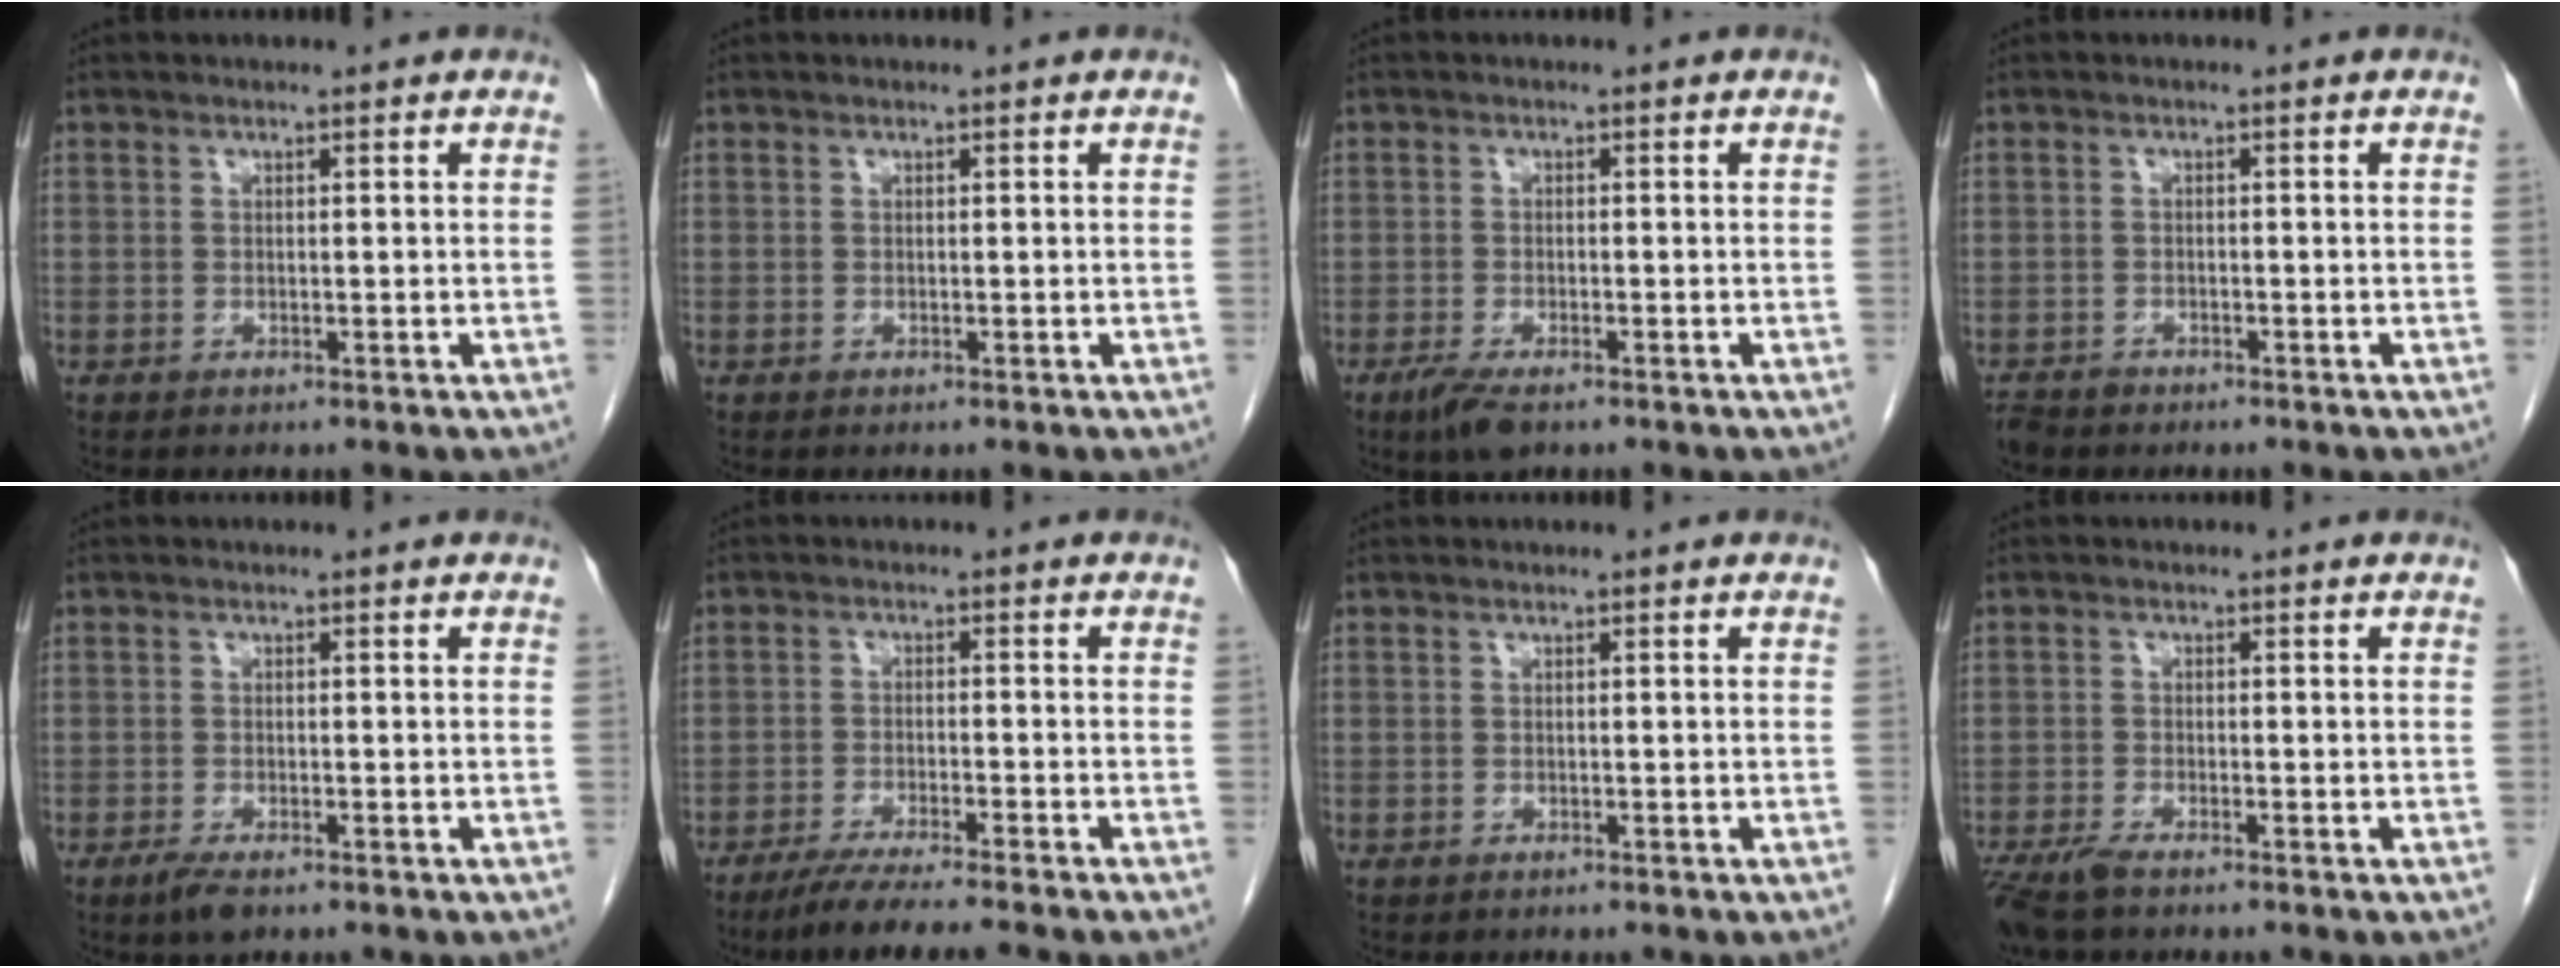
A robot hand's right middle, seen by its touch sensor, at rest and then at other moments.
{"total": 0.0}
{"total": 4.3, "force": [-2.8, 1.2, 3.0], "torque": [-0.062, -0.008, -0.047]}
{"total": 2.7, "force": [-2.4, 1.2, 0.7], "torque": [-0.014, -0.003, -0.040]}
{"total": 2.8, "force": [-1.8, 0.8, 2.0], "torque": [-0.043, -0.005, -0.031]}
{"total": 8.9, "force": [-7.4, -0.8, 4.8], "torque": [-0.062, -0.025, -0.120]}
{"total": 0.0}
{"total": 4.3, "force": [-3.3, 0.8, 2.6], "torque": [-0.053, -0.011, -0.060]}